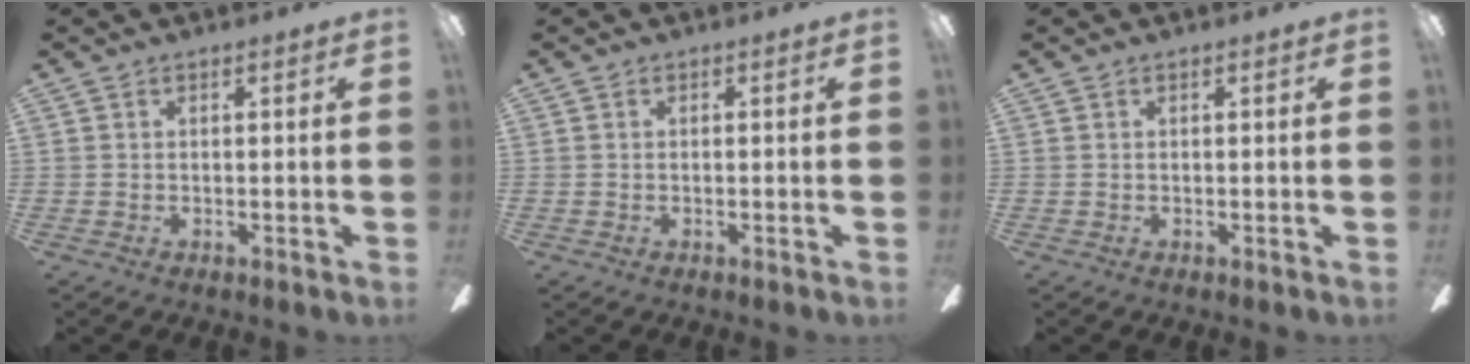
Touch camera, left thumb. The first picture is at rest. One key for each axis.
{"total": 0.0}
{"total": 0.0}